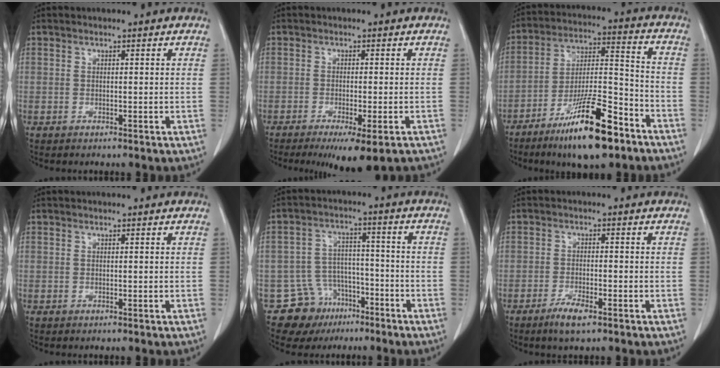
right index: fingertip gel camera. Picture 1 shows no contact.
{"total": 8.7, "force": [-6.2, 1.3, 6.0], "torque": [-0.073, -0.019, -0.087]}
{"total": 16.5, "force": [-10.6, 3.2, 12.2], "torque": [-0.221, -0.009, -0.182]}
{"total": 0.0}
{"total": 8.3, "force": [-5.1, 6.6, 0.8], "torque": [-0.007, 0.037, -0.071]}
{"total": 3.9, "force": [-2.6, 0.7, 2.8], "torque": [-0.057, -0.004, -0.047]}